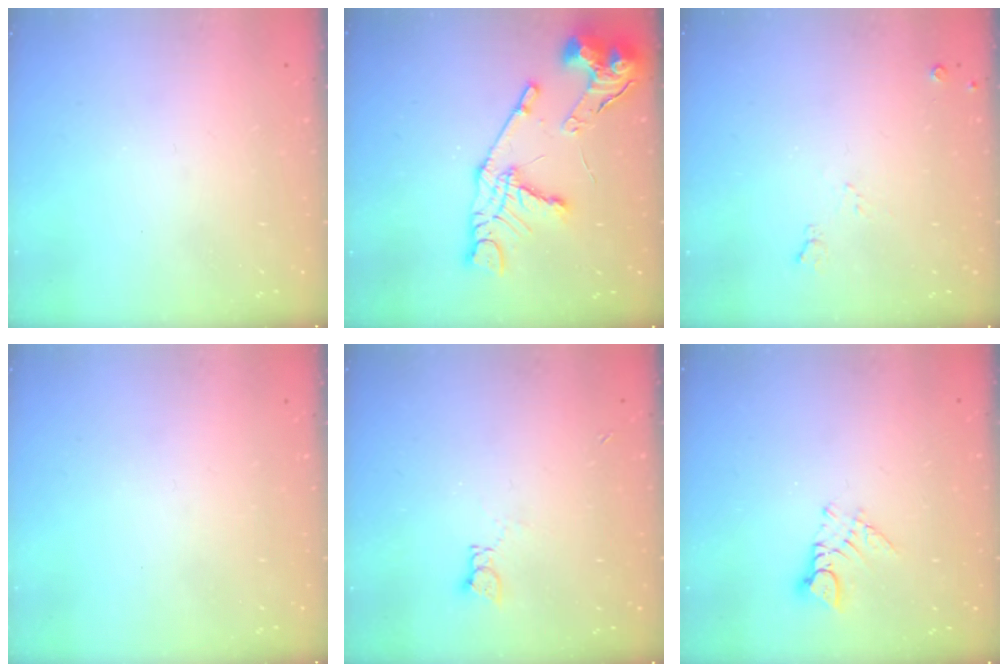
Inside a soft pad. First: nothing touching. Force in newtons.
{"total": 16.9, "press": 16.8, "slide": 1.7}
{"total": 5.0, "press": 5.0, "slide": 0.7}
{"total": 0.0}
{"total": 1.8, "press": 1.7, "slide": 0.3}
{"total": 5.4, "press": 5.4, "slide": 0.5}